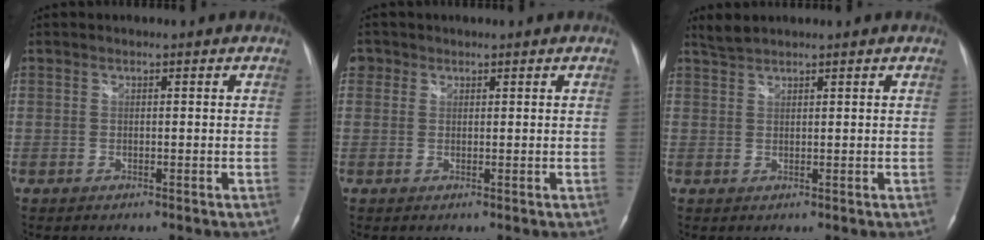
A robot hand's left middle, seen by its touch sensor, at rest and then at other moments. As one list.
[{"total": 1.5, "force": [0.8, 1.3, 0.2], "torque": [0.005, 0.005, 0.012]}, {"total": 1.9, "force": [1.9, -0.1, 0.3], "torque": [-0.013, 0.010, 0.044]}]